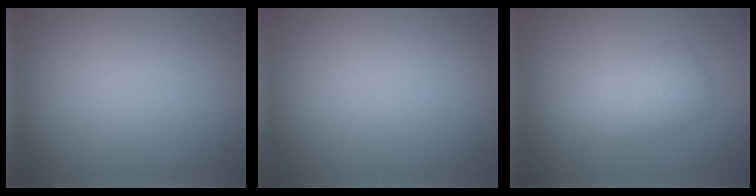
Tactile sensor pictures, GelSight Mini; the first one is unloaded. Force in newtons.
{"total": 0.0}
{"total": 2.9, "press": 2.9, "slide": 0.0}